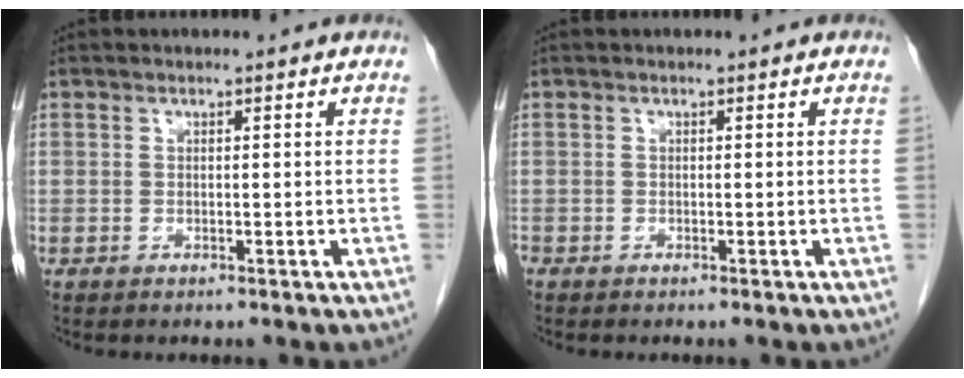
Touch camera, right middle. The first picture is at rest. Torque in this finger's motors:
{"motor_torque": [-0.04, 0.00, 0.00, 0.02]}